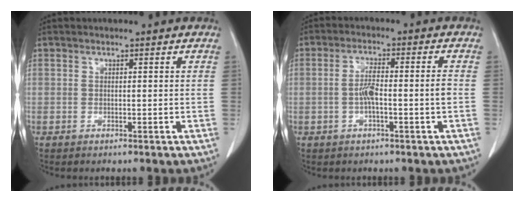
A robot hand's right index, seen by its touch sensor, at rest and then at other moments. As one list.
[{"total": 5.2, "force": [-1.1, 0.3, 5.1], "torque": [-0.101, 0.012, -0.017]}]